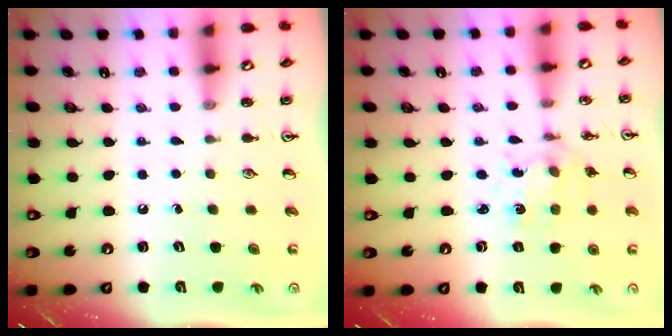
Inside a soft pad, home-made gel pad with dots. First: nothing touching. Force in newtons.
{"total": 2.7, "press": 2.7, "slide": 0.3}